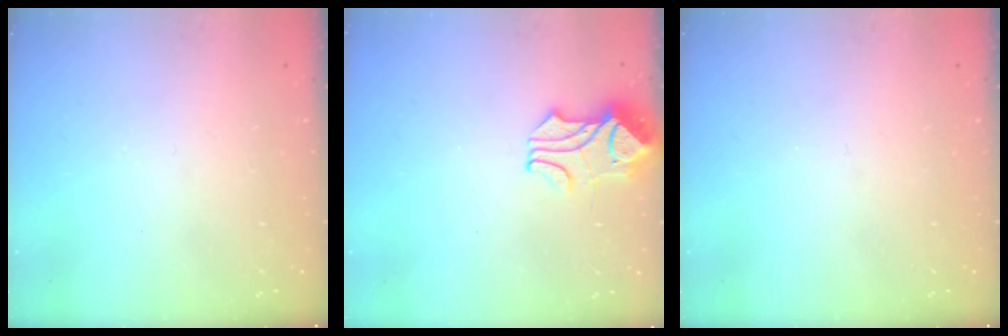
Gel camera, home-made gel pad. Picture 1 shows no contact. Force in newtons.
{"total": 1.7, "press": 1.3, "slide": 1.2}
{"total": 0.0}